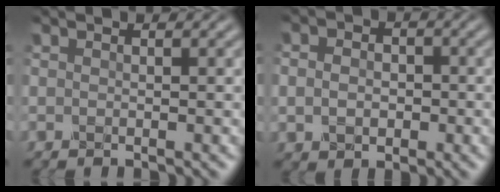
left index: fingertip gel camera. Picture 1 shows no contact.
{"total": 2.8, "force": [-0.2, 2.3, 1.6], "torque": [-0.022, 0.006, -0.015]}